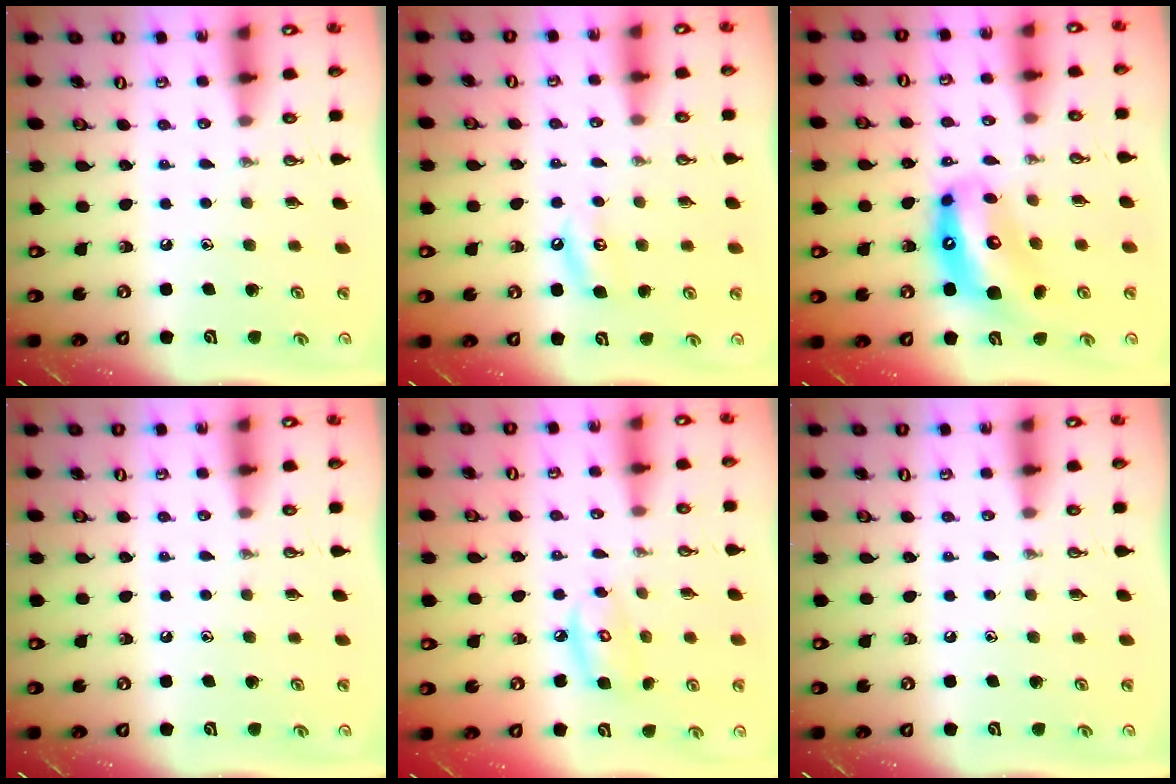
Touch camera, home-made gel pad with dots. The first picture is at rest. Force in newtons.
{"total": 4.0, "press": 3.9, "slide": 0.5}
{"total": 12.6, "press": 12.5, "slide": 1.5}
{"total": 0.0}
{"total": 7.1, "press": 7.0, "slide": 0.5}
{"total": 0.0}